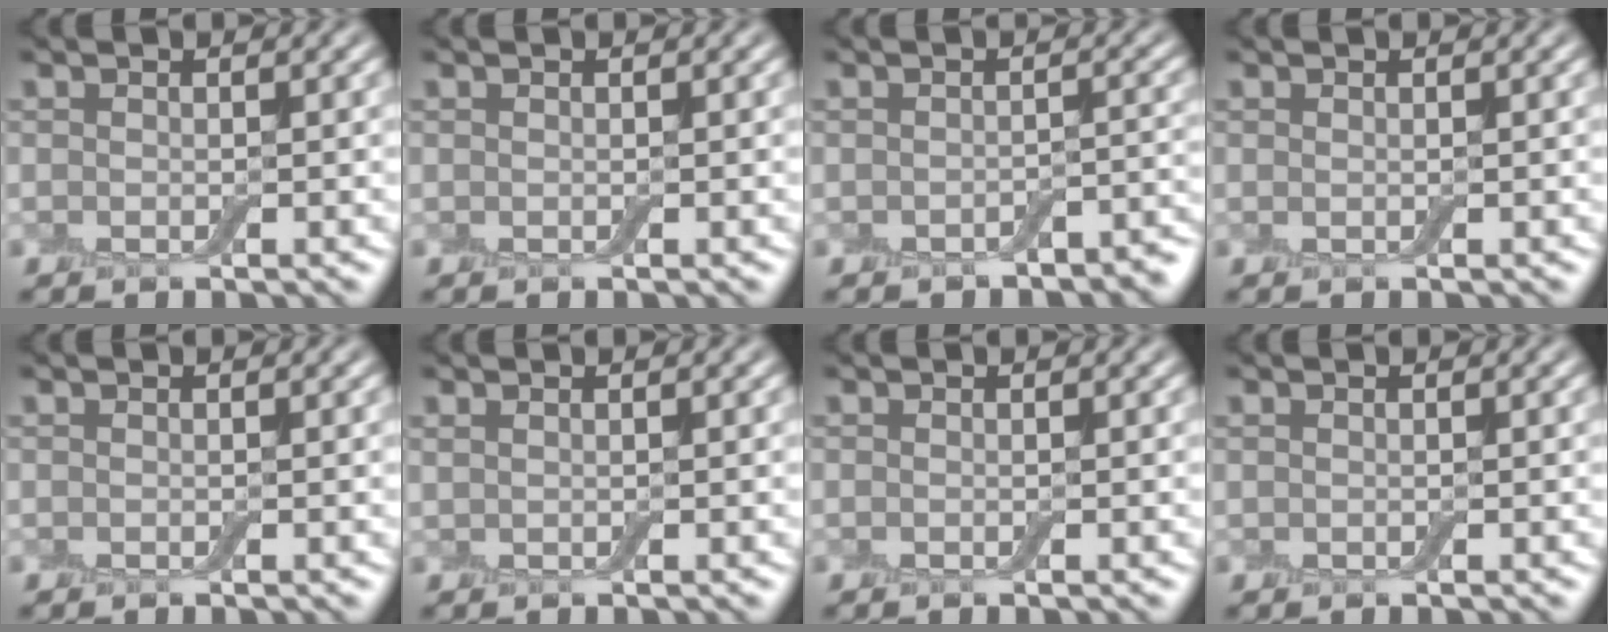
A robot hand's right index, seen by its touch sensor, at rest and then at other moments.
{"total": 0.0}
{"total": 2.3, "force": [-2.0, 0.8, 0.8], "torque": [-0.009, -0.001, -0.023]}
{"total": 0.0}
{"total": 0.0}
{"total": 0.6, "force": [0.5, 0.2, 0.2], "torque": [-0.008, 0.004, 0.008]}
{"total": 0.0}
{"total": 0.0}